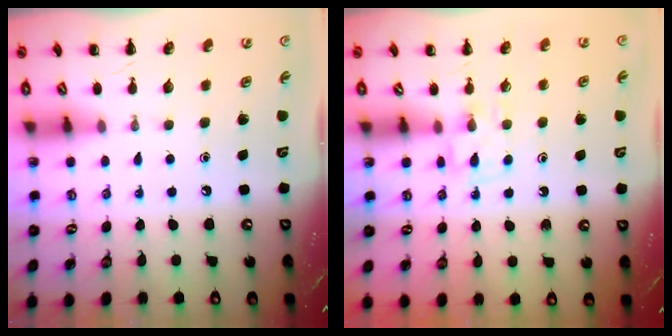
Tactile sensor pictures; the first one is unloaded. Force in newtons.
{"total": 5.7, "press": 5.5, "slide": 1.5}